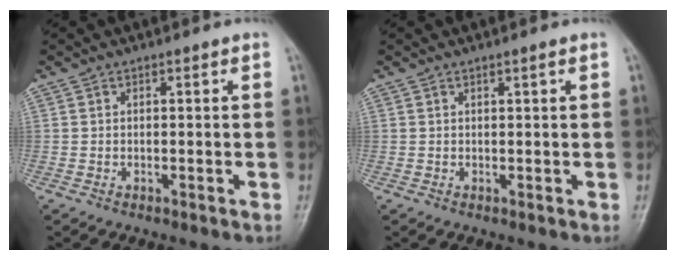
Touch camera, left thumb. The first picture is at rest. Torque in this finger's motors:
{"motor_torque": [-0.10, -0.10, -0.06, -0.06, -0.06]}